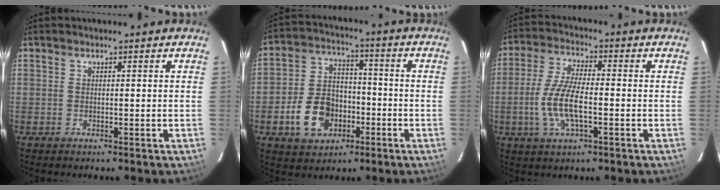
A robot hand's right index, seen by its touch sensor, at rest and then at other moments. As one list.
[{"total": 11.9, "force": [-4.7, 8.6, 6.8], "torque": [-0.157, 0.020, -0.068]}, {"total": 9.6, "force": [-2.4, 3.1, 8.8], "torque": [-0.187, 0.000, -0.049]}]